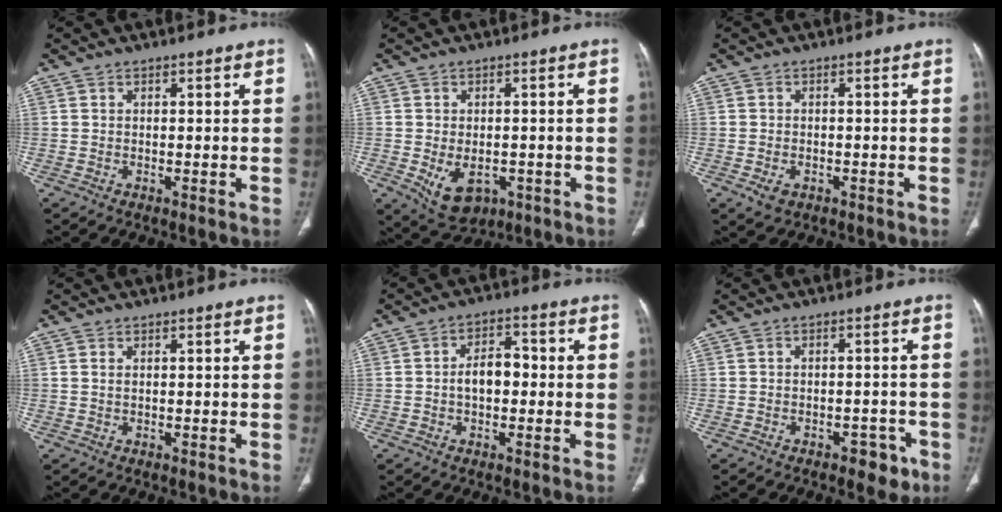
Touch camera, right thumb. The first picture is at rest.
{"total": 8.1, "force": [-2.6, 5.5, 5.4], "torque": [-0.073, 0.004, -0.022]}
{"total": 2.9, "force": [-1.3, 2.0, 1.7], "torque": [-0.029, 0.003, -0.013]}
{"total": 0.7, "force": [0.2, 0.3, 0.6], "torque": [-0.017, 0.005, 0.008]}
{"total": 6.0, "force": [-0.6, 3.8, 4.7], "torque": [-0.067, 0.024, -0.017]}
{"total": 4.8, "force": [-2.9, 2.8, 2.7], "torque": [-0.015, 0.020, -0.034]}